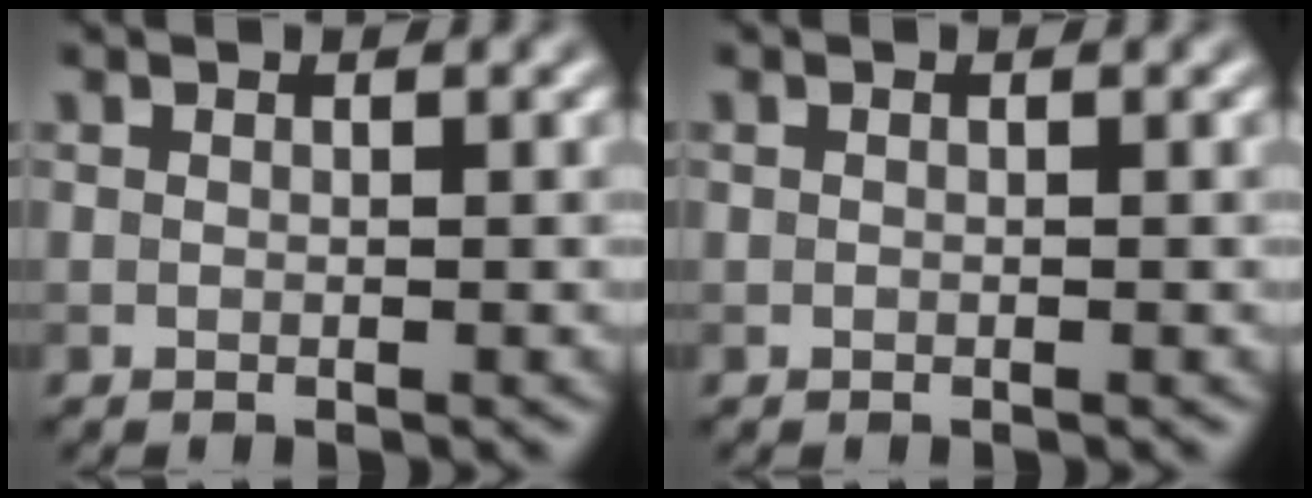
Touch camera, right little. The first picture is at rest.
{"total": 0.0}